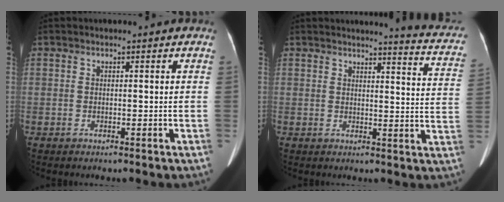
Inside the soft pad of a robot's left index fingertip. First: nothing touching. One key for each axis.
{"total": 10.2, "fx": 9.5, "fy": 0.2, "fz": 3.7, "tx": -0.033, "ty": -0.055, "tz": 0.079}